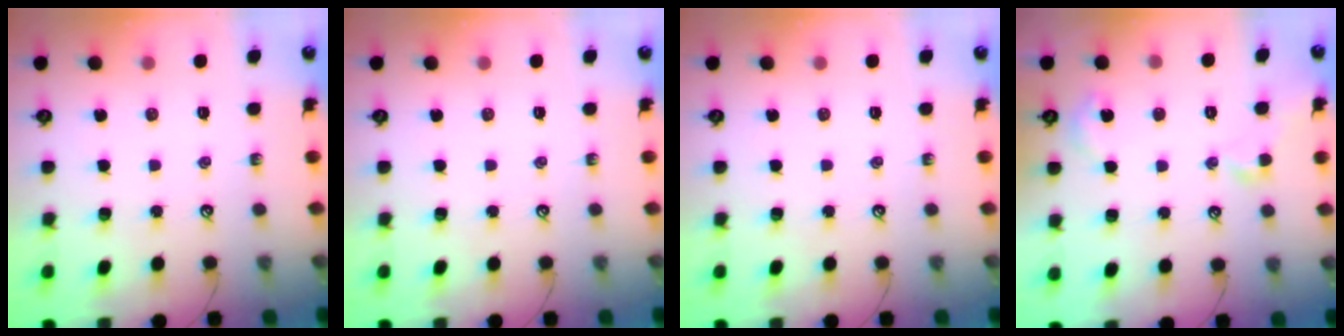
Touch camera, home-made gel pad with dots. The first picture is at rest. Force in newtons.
{"total": 0.0}
{"total": 0.0}
{"total": 3.5, "press": 3.4, "slide": 0.5}